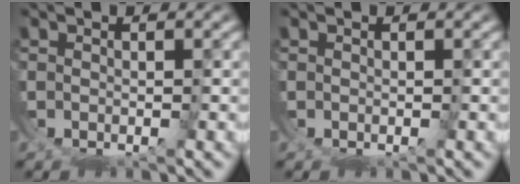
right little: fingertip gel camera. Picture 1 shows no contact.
{"total": 0.0}